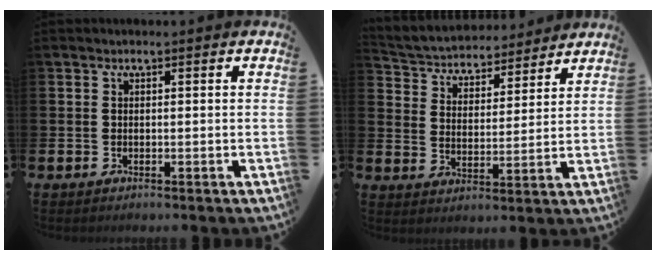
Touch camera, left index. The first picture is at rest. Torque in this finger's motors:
{"motor_torque": [1.13, -1.01, 0.56, 0.03]}